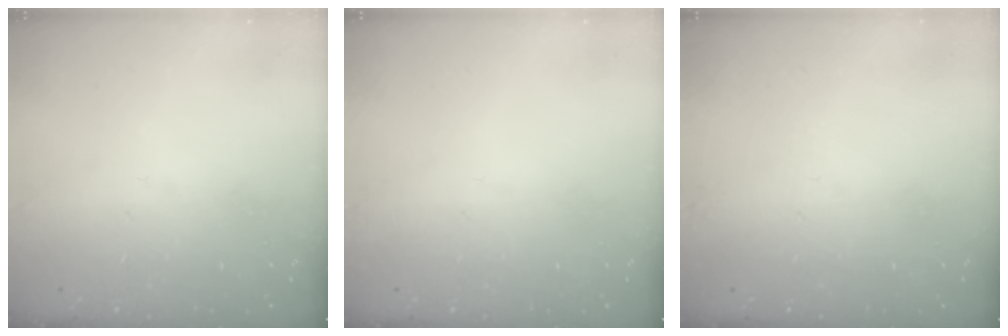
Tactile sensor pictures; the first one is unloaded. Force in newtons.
{"total": 0.0}
{"total": 0.0}